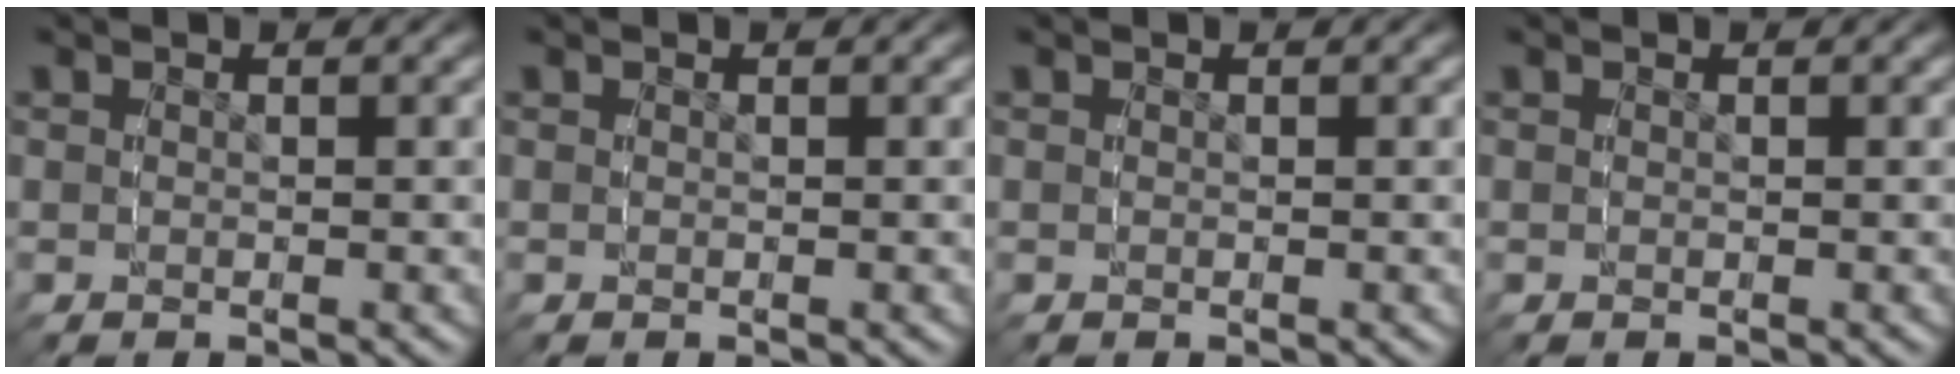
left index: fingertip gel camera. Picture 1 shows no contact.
{"total": 0.0}
{"total": 0.0}
{"total": 0.0}